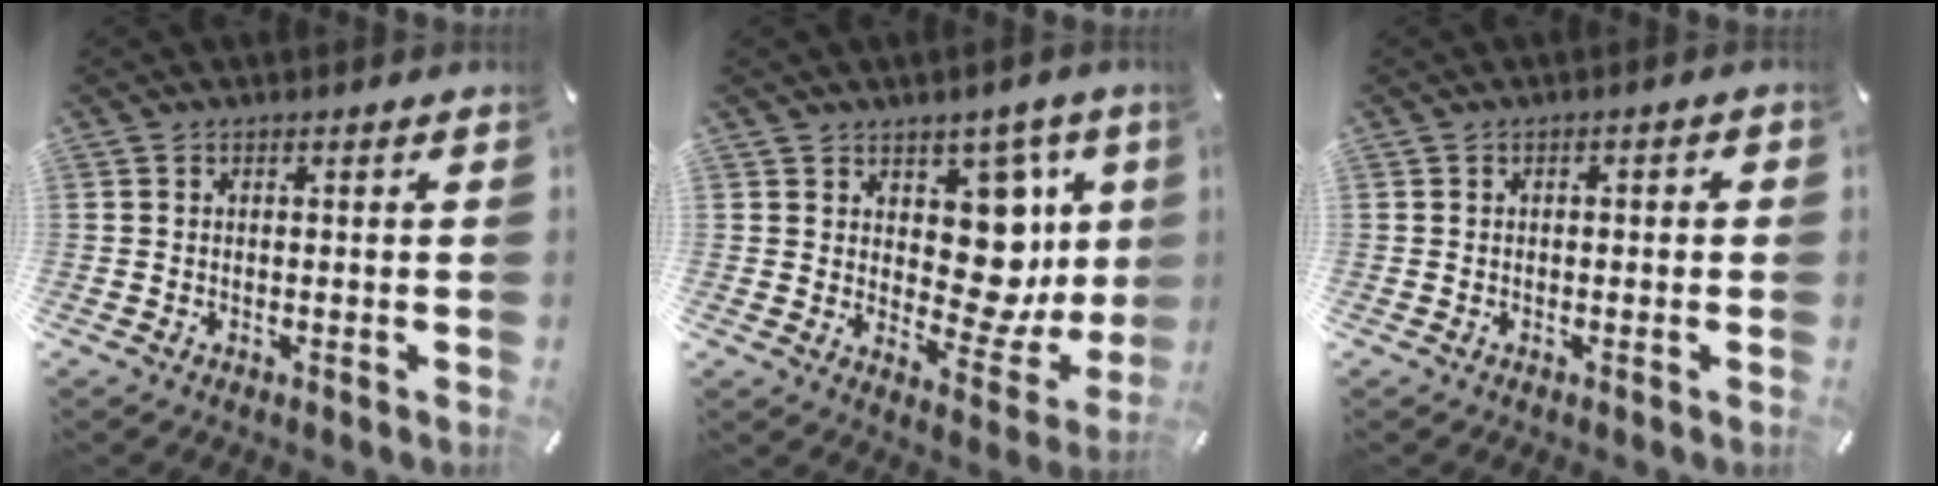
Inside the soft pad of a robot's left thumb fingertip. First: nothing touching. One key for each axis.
{"total": 14.4, "fx": 4.3, "fy": 10.2, "fz": 9.2, "tx": -0.091, "ty": -0.046, "tz": 0.082}
{"total": 1.1, "fx": -0.5, "fy": 0.7, "fz": 0.7, "tx": -0.012, "ty": 0.005, "tz": -0.011}